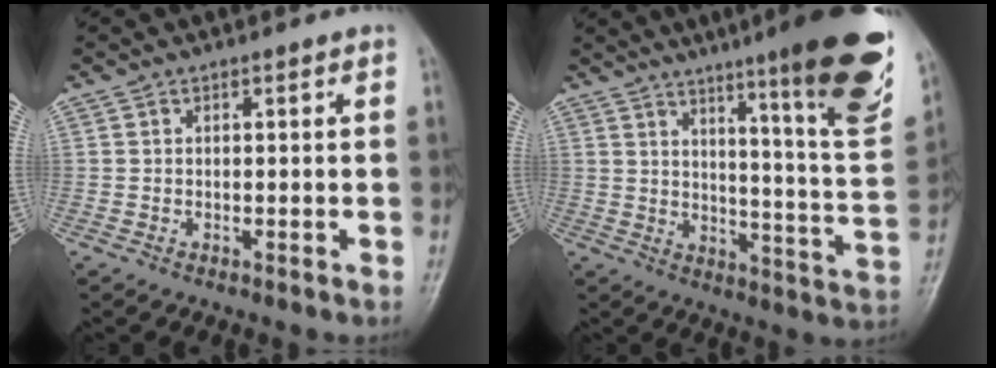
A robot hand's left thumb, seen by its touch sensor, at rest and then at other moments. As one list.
[{"total": 22.1, "force": [13.6, 2.1, 17.4], "torque": [-0.212, -0.067, 0.186]}]